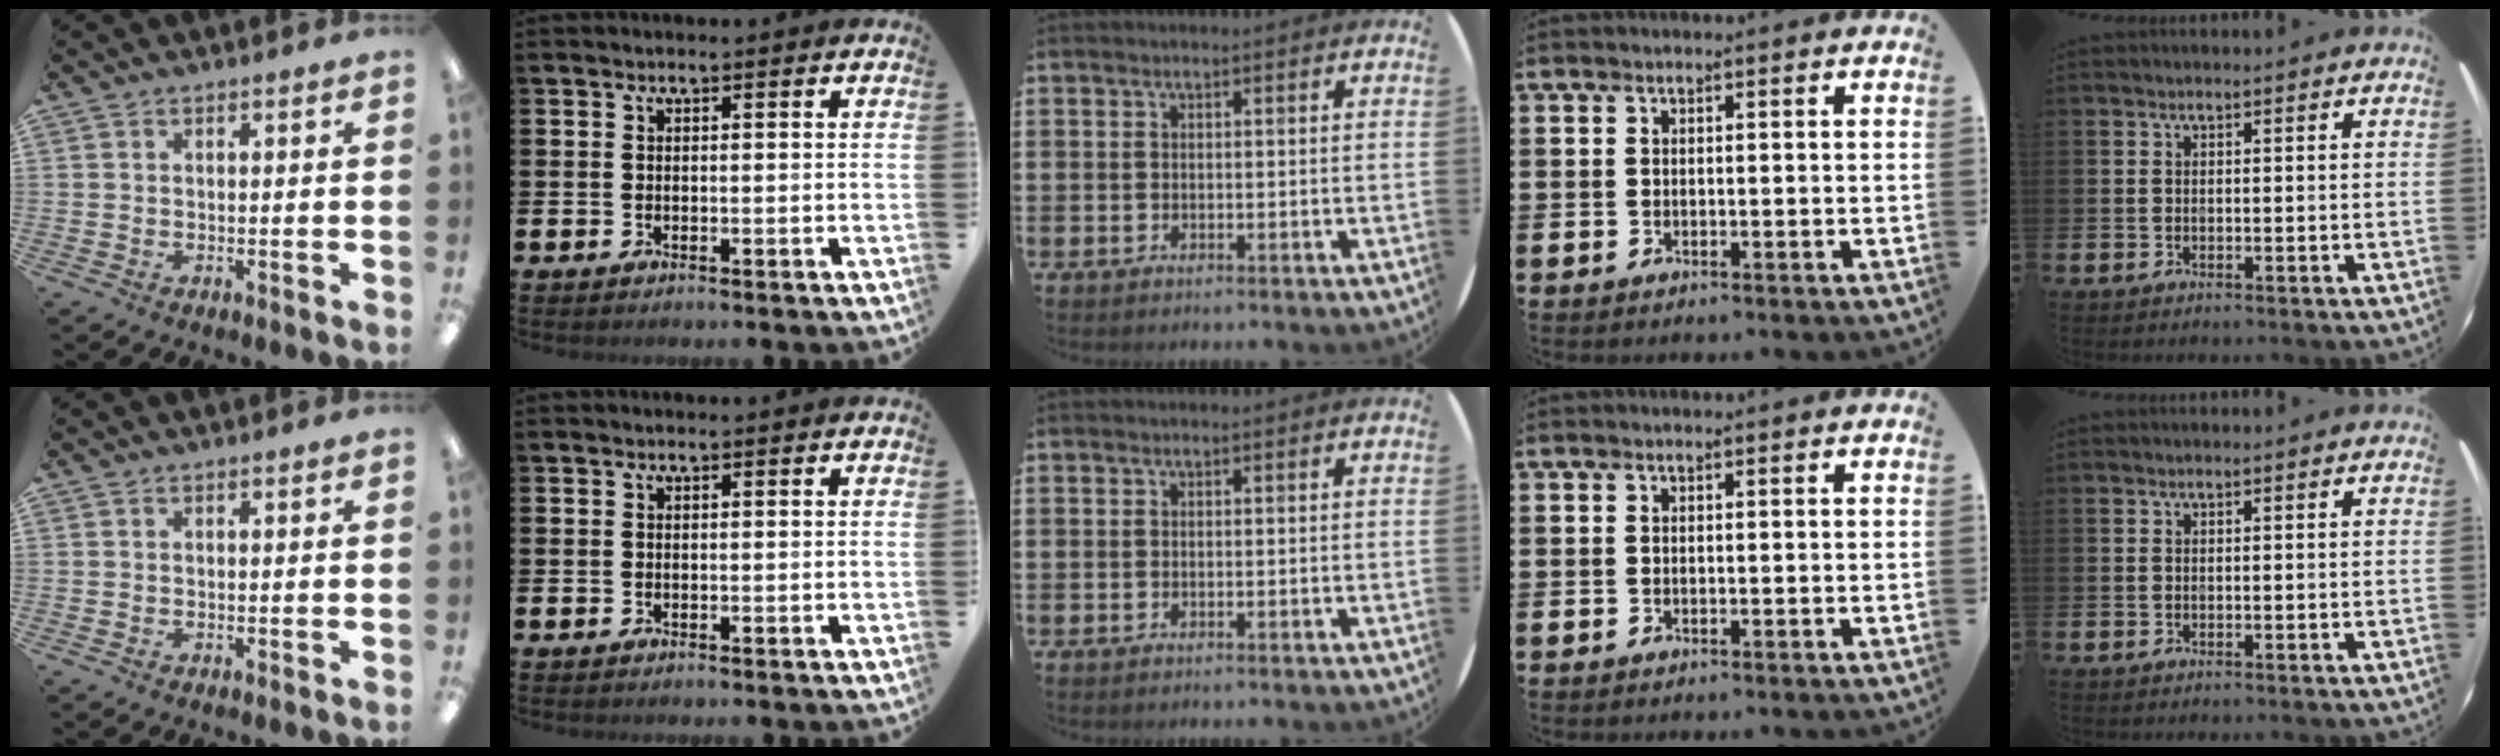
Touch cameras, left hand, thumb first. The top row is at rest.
{}